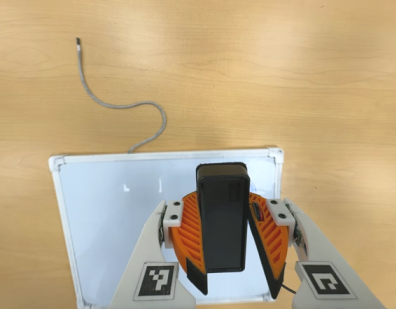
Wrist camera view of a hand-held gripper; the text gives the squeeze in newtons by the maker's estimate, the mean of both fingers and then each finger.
{"total": 7.5, "left": 8.4, "right": 6.7}